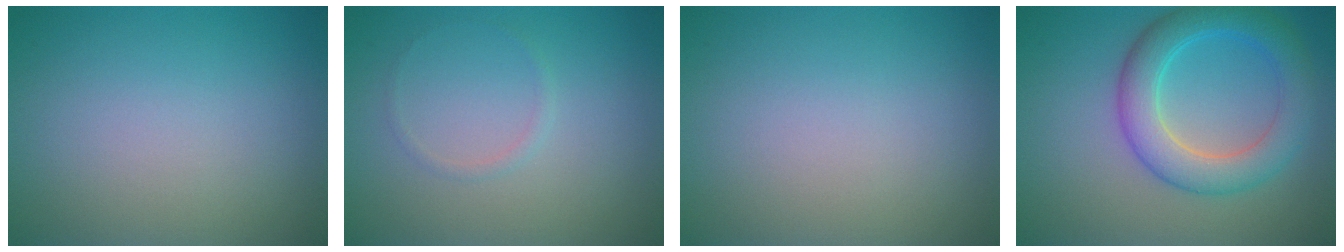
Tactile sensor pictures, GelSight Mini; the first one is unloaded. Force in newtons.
{"total": 0.7, "press": 0.7, "slide": 0.1}
{"total": 0.0}
{"total": 5.6, "press": 5.6, "slide": 0.1}